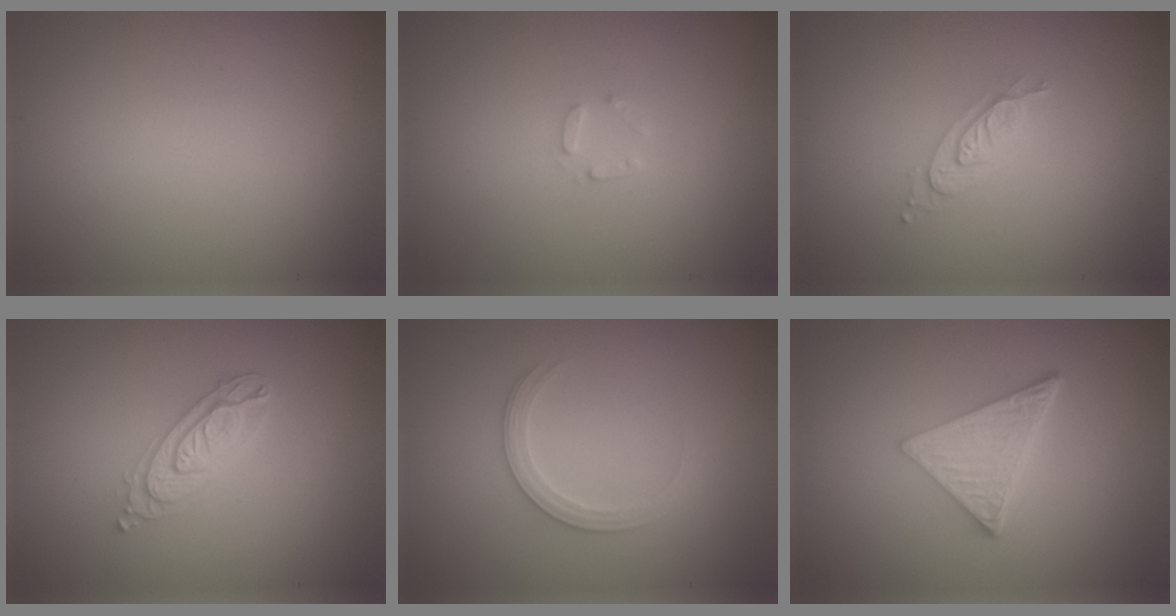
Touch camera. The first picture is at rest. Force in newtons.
{"total": 1.0, "press": 1.0, "slide": 0.2}
{"total": 2.2, "press": 2.2, "slide": 0.3}
{"total": 2.6, "press": 2.5, "slide": 0.5}
{"total": 2.2, "press": 2.2, "slide": 0.2}
{"total": 4.9, "press": 3.5, "slide": 3.4}